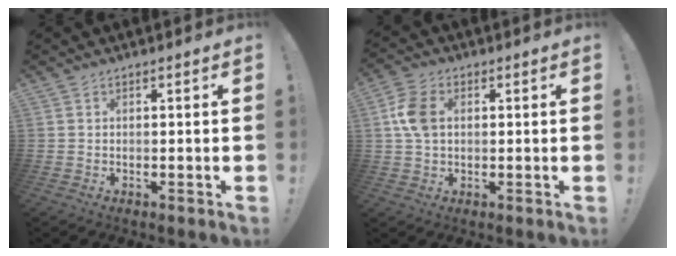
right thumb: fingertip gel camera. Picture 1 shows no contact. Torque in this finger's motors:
{"motor_torque": [0.07, 0.08, 0.79, -0.12, 0.01]}